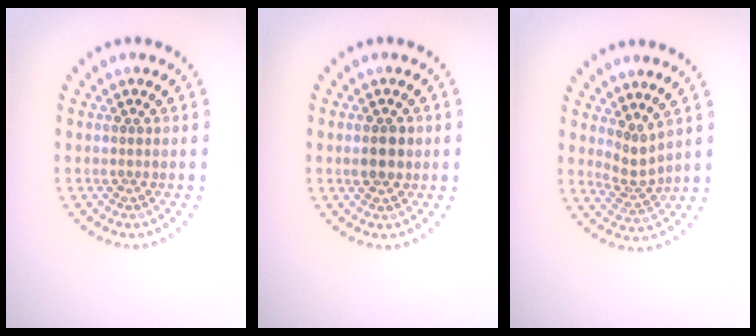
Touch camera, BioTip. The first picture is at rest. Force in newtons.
{"total": 2.1, "press": 2.1, "slide": 0.0}
{"total": 2.2, "press": 1.5, "slide": 1.6}